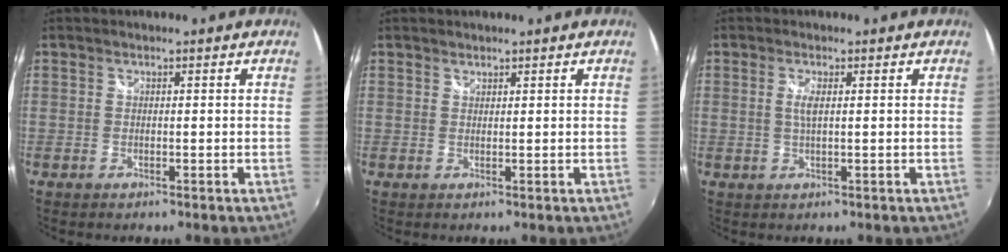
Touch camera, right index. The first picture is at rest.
{"total": 0.7, "force": [0.6, 0.3, 0.0], "torque": [0.001, 0.001, 0.011]}
{"total": 2.1, "force": [0.5, 0.2, 2.0], "torque": [-0.040, 0.003, 0.009]}